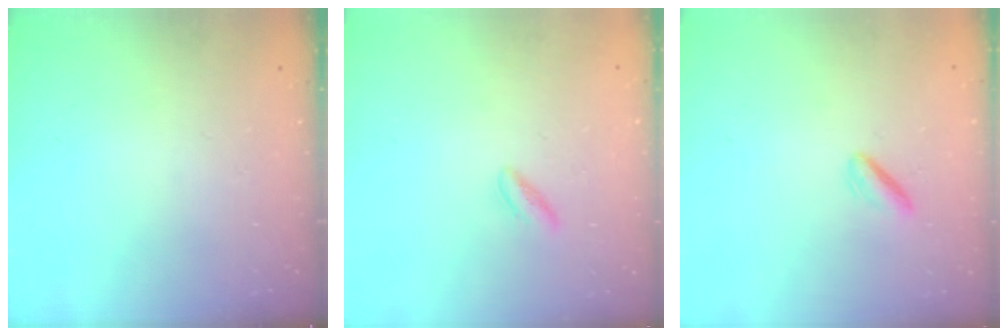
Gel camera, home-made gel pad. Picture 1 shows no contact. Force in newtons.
{"total": 2.1, "press": 1.9, "slide": 0.9}
{"total": 1.2, "press": 0.8, "slide": 0.8}